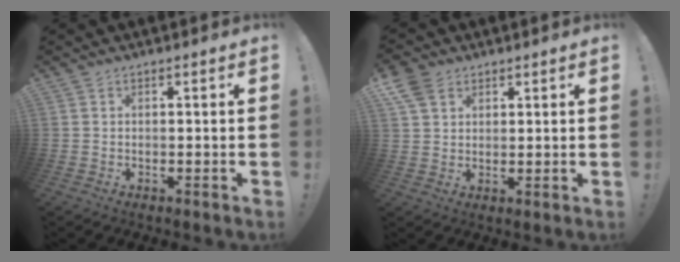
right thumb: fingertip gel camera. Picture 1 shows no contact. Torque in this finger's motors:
{"motor_torque": [-0.65, 1.03, -0.11, 0.13, 0.20]}